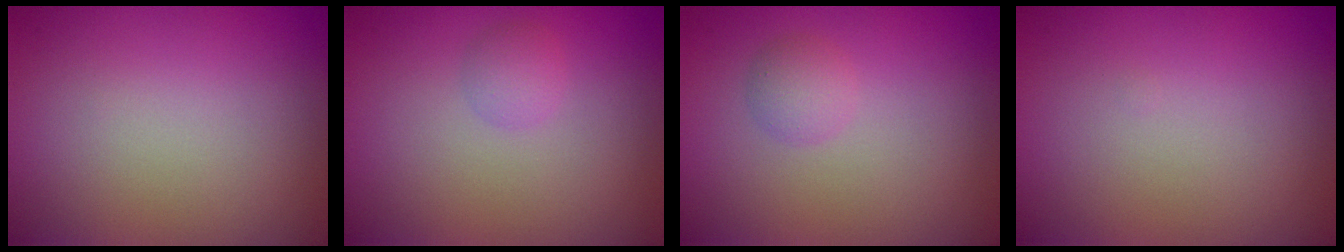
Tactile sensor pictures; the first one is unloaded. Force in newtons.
{"total": 1.3, "press": 1.3, "slide": 0.0}
{"total": 1.5, "press": 1.5, "slide": 0.0}
{"total": 0.0}